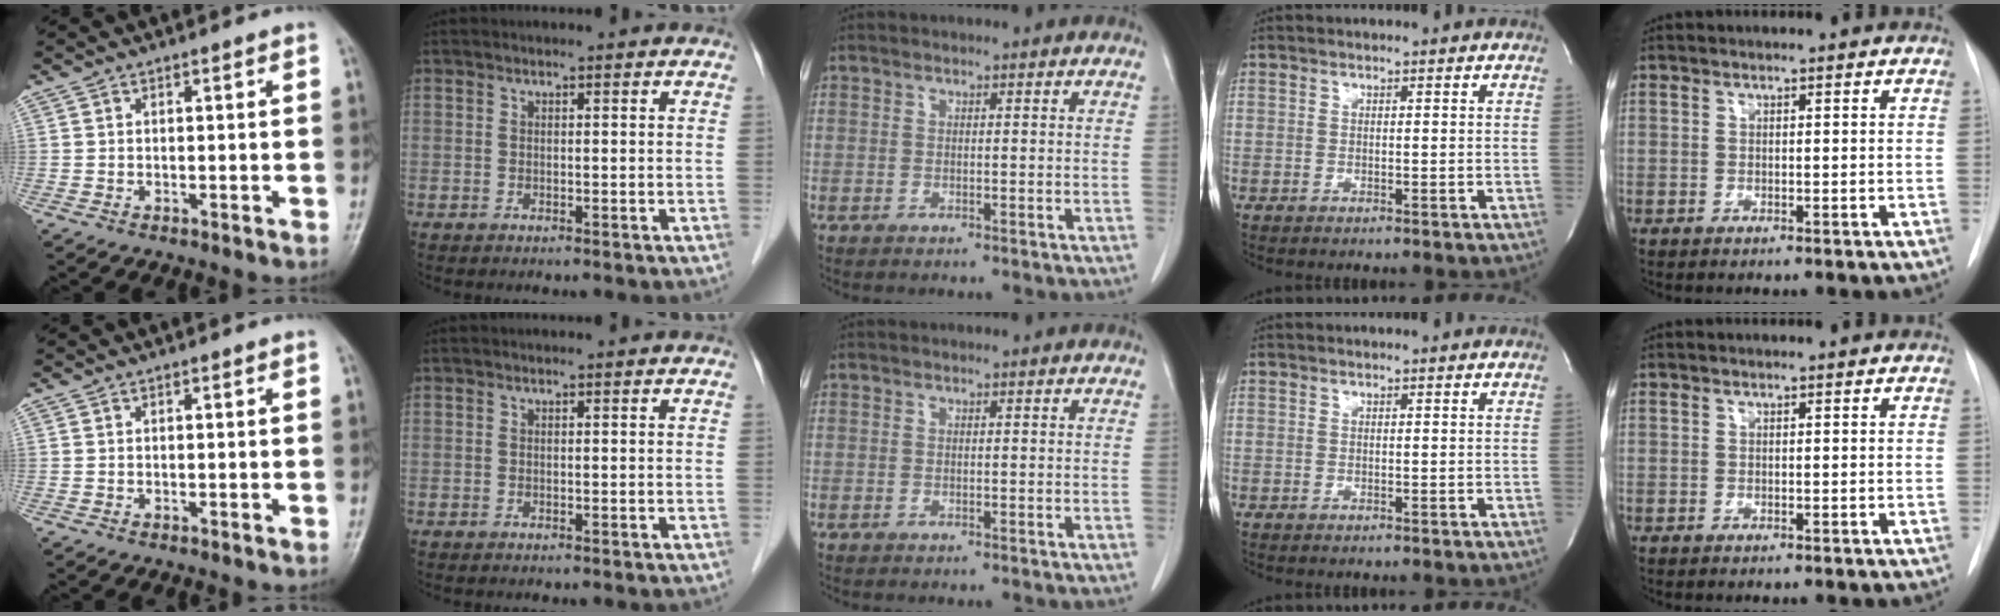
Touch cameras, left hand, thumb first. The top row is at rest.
{}